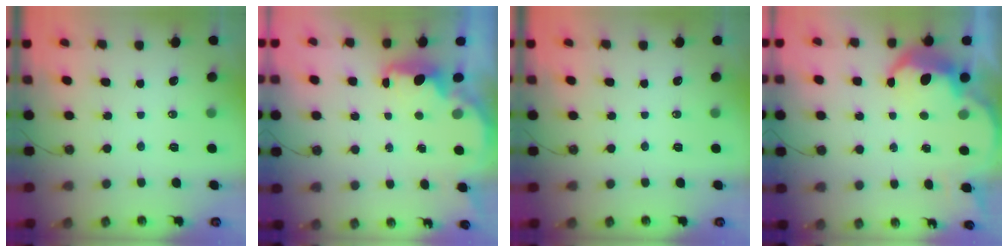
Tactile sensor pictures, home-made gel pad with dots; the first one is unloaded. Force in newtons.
{"total": 2.5, "press": 2.4, "slide": 0.8}
{"total": 0.0}
{"total": 8.2, "press": 8.1, "slide": 0.4}